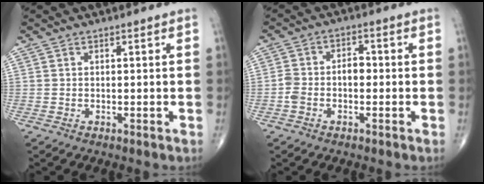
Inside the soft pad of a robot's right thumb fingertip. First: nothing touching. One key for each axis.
{"total": 4.9, "fx": -1.1, "fy": 3.2, "fz": 3.5, "tx": -0.061, "ty": 0.029, "tz": -0.021}